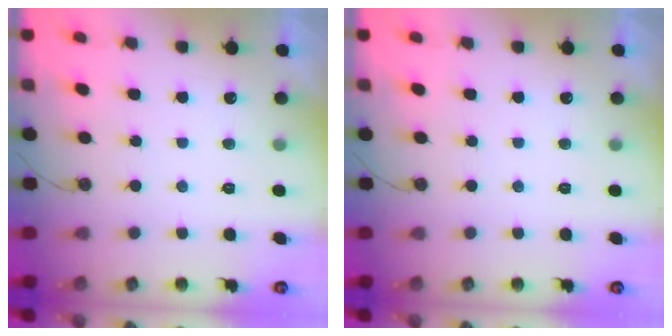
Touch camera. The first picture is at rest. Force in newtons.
{"total": 0.0}